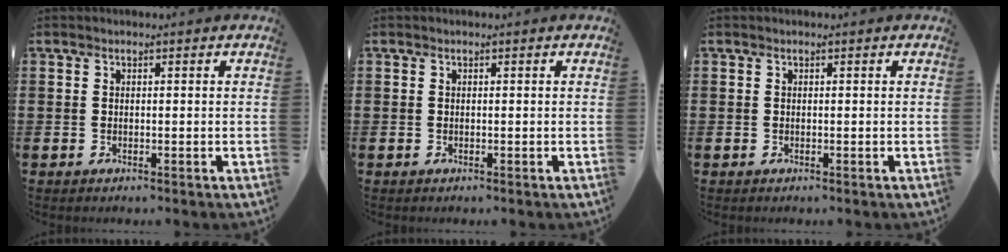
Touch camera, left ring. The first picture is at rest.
{"total": 0.0}
{"total": 0.0}